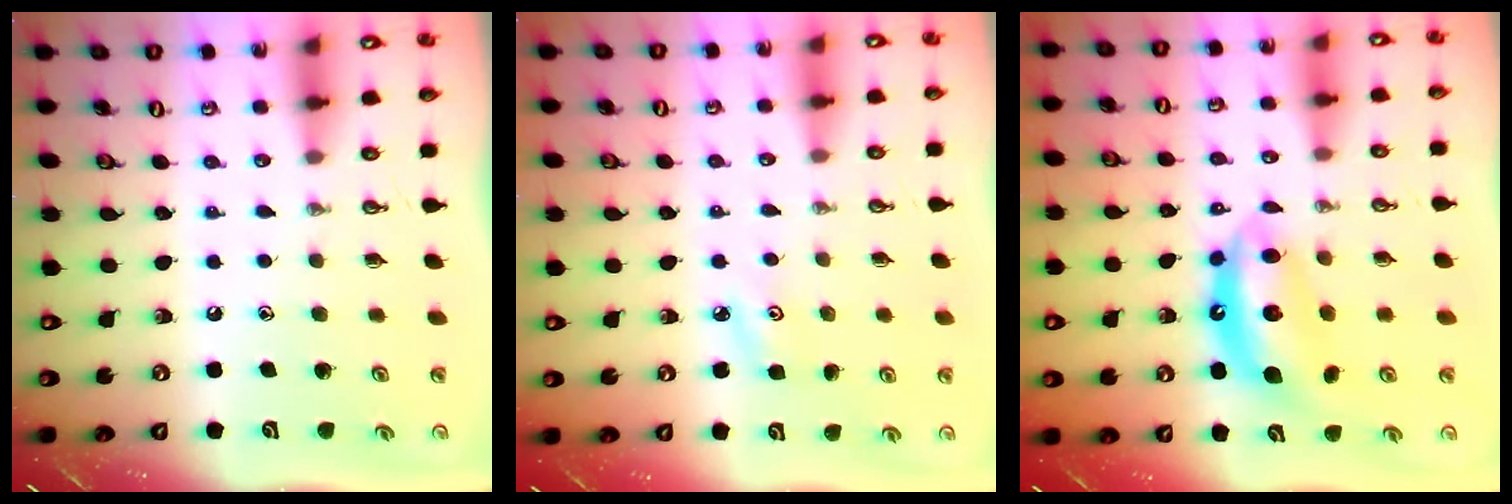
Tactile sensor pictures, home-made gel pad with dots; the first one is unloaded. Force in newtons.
{"total": 3.6, "press": 3.6, "slide": 0.5}
{"total": 10.7, "press": 10.7, "slide": 0.9}